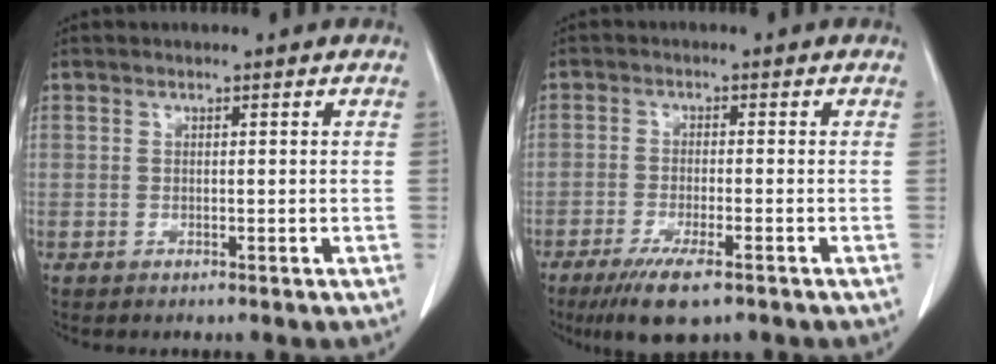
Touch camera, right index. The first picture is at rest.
{"total": 7.5, "force": [-4.9, 1.2, 5.5], "torque": [-0.096, -0.018, -0.074]}